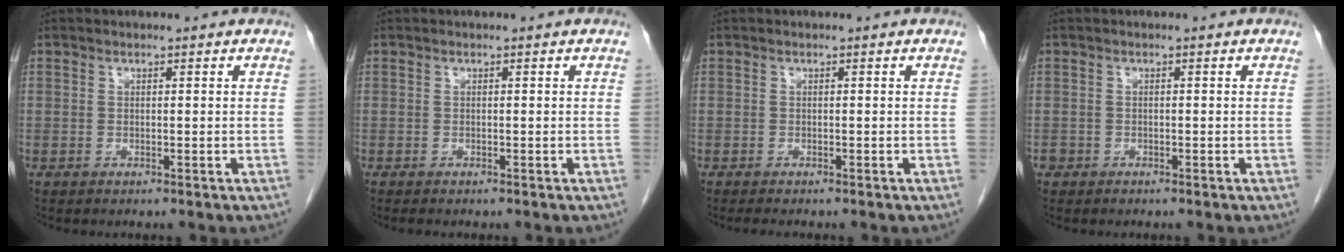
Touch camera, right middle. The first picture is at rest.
{"total": 1.0, "force": [-0.9, 0.3, 0.4], "torque": [-0.008, -0.002, -0.009]}
{"total": 2.1, "force": [-1.8, 0.4, 1.1], "torque": [-0.014, -0.004, -0.020]}
{"total": 1.1, "force": [-0.7, 0.9, 0.2], "torque": [-0.008, 0.003, -0.011]}